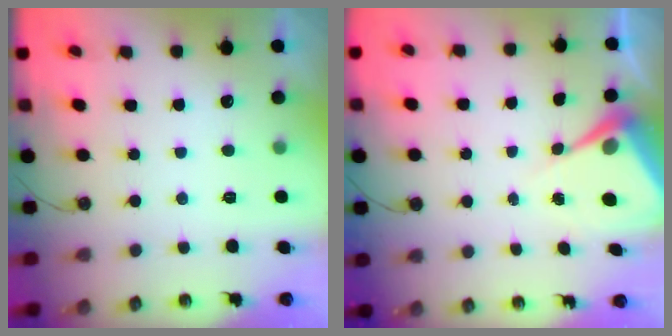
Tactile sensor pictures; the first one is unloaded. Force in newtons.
{"total": 6.6, "press": 6.6, "slide": 0.5}